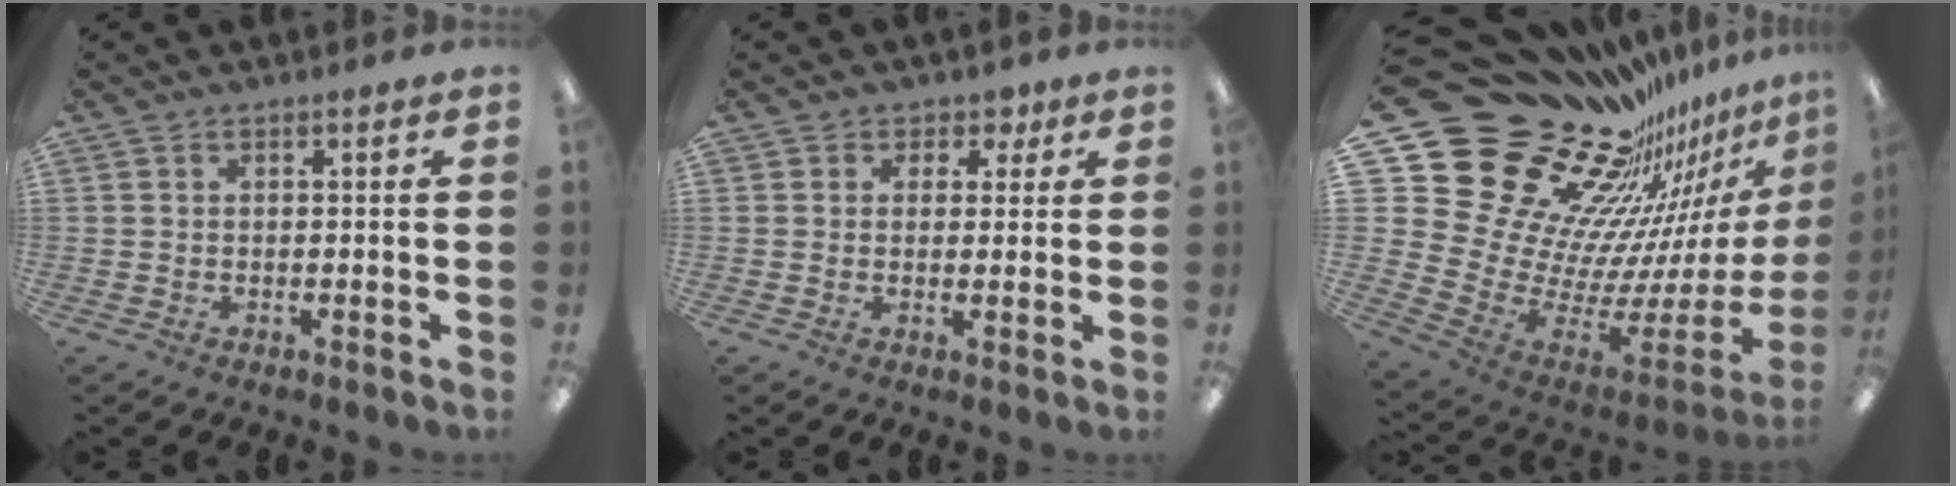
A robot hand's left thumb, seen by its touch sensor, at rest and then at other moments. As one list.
[{"total": 3.2, "force": [1.3, 2.9, 0.5], "torque": [0.007, -0.002, 0.019]}, {"total": 31.1, "force": [21.0, 18.1, 14.2], "torque": [-0.175, -0.241, 0.457]}]